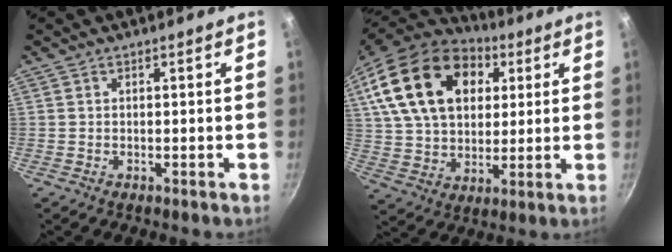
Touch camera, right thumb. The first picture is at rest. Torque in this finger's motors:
{"motor_torque": [-0.92, 3.55, 1.16, -0.11, 0.24]}